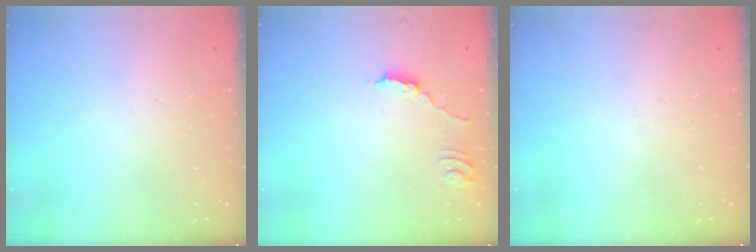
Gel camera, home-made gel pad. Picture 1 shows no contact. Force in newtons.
{"total": 2.0, "press": 2.0, "slide": 0.4}
{"total": 1.4, "press": 1.4, "slide": 0.1}